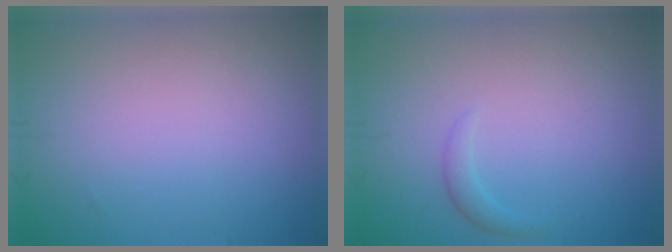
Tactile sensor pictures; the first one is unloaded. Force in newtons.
{"total": 1.0, "press": 1.0, "slide": 0.0}